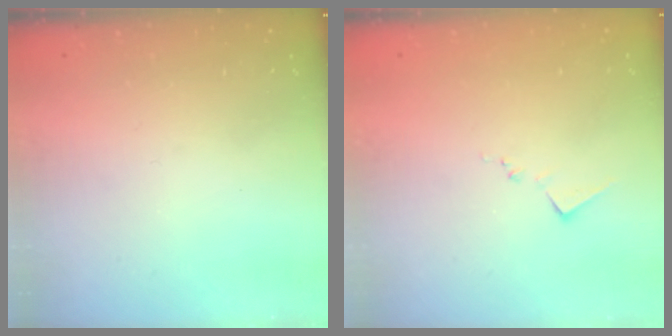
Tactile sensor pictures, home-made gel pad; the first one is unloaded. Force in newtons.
{"total": 8.2, "press": 8.2, "slide": 0.3}